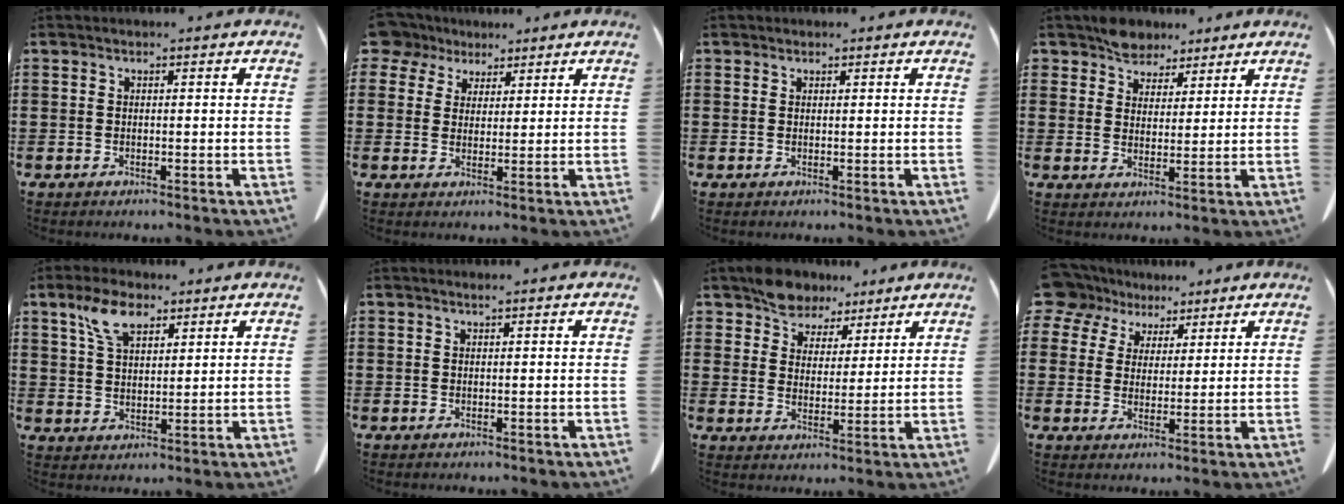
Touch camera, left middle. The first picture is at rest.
{"total": 4.8, "force": [3.5, 3.1, 1.0], "torque": [-0.035, 0.000, 0.066]}
{"total": 0.6, "force": [0.5, 0.3, 0.1], "torque": [-0.003, 0.000, 0.011]}
{"total": 4.8, "force": [4.3, 2.1, 0.3], "torque": [-0.023, -0.003, 0.083]}
{"total": 7.0, "force": [4.3, 3.3, 4.5], "torque": [-0.102, 0.009, 0.080]}
{"total": 0.5, "force": [0.4, -0.1, 0.4], "torque": [-0.007, -0.004, 0.009]}
{"total": 6.5, "force": [5.6, 3.2, 0.9], "torque": [-0.045, -0.009, 0.108]}
{"total": 6.3, "force": [4.6, 4.2, 1.2], "torque": [-0.049, -0.008, 0.086]}